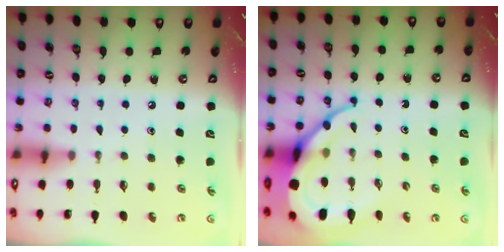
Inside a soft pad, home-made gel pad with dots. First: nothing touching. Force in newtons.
{"total": 12.9, "press": 12.8, "slide": 1.2}